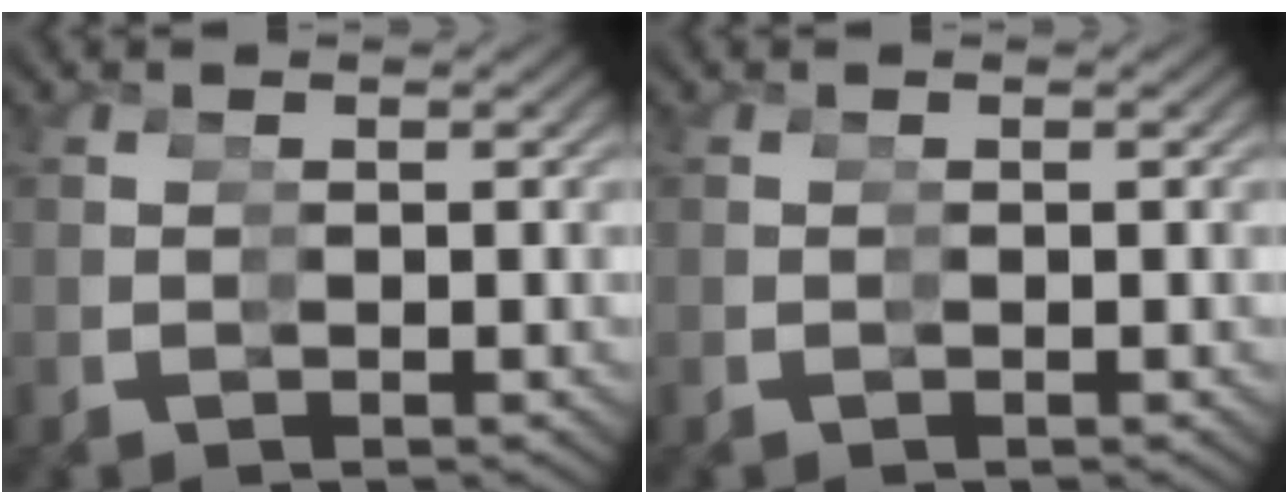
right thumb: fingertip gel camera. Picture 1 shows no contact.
{"total": 0.0}